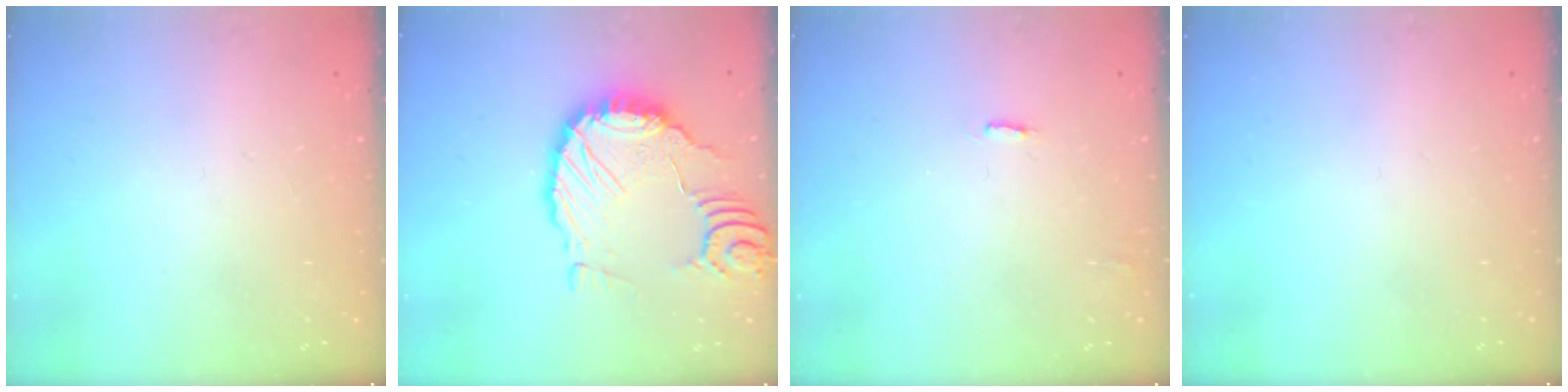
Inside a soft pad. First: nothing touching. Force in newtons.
{"total": 13.4, "press": 13.3, "slide": 1.6}
{"total": 1.9, "press": 1.9, "slide": 0.1}
{"total": 0.0}